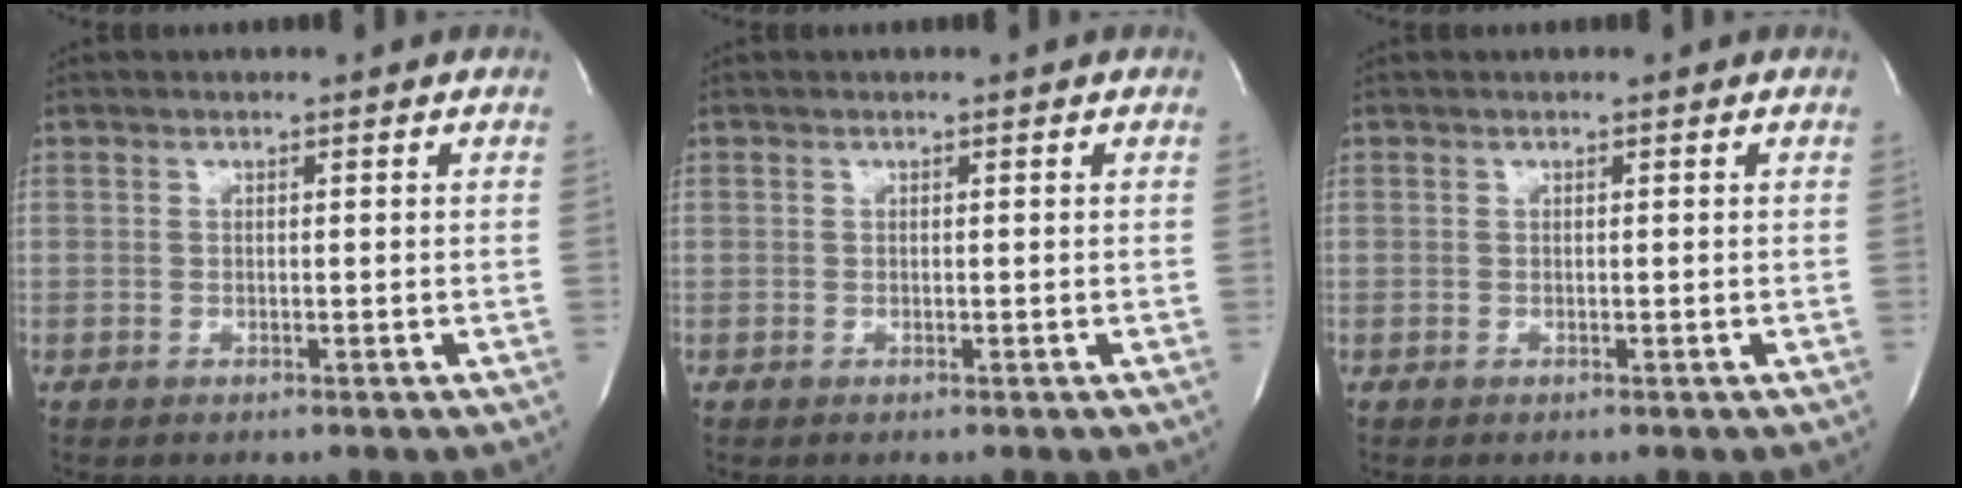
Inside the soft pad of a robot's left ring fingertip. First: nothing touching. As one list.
[{"total": 0.0}, {"total": 0.0}]